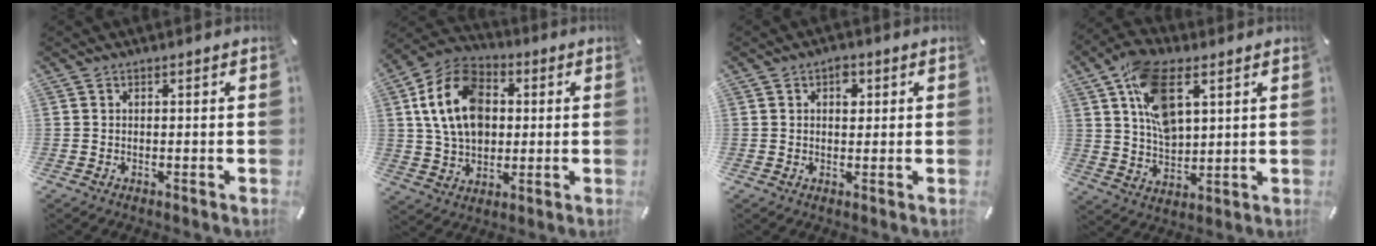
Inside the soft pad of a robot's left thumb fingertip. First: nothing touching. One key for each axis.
{"total": 15.0, "fx": 2.4, "fy": 11.4, "fz": 9.5, "tx": -0.197, "ty": 0.015, "tz": 0.043}
{"total": 3.1, "fx": 1.1, "fy": 2.1, "fz": 2.0, "tx": -0.020, "ty": -0.001, "tz": 0.012}
{"total": 13.4, "fx": 5.5, "fy": 7.6, "fz": 9.5, "tx": -0.183, "ty": -0.004, "tz": 0.099}